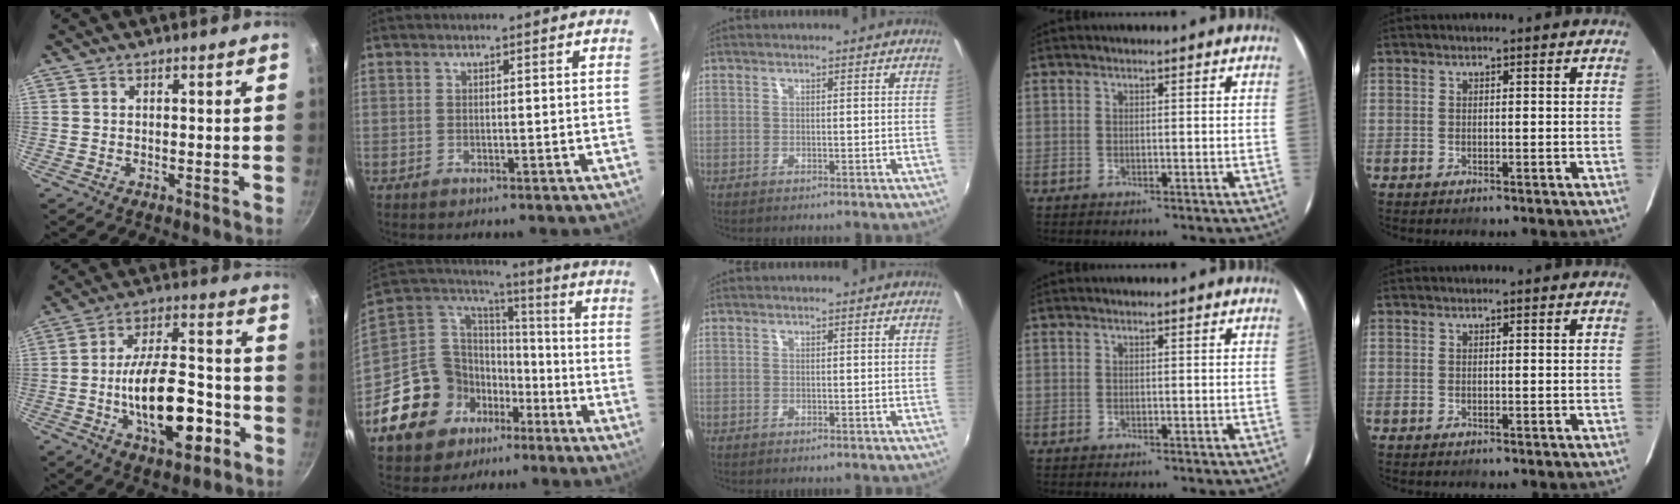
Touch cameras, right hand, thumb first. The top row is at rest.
{"thumb": {"total": 18.4, "force": [-5.6, 8.4, 15.4], "torque": [-0.227, 0.041, -0.085]}, "index": {"total": 17.1, "force": [-9.0, 13.4, 5.6], "torque": [-0.151, 0.049, -0.146]}}